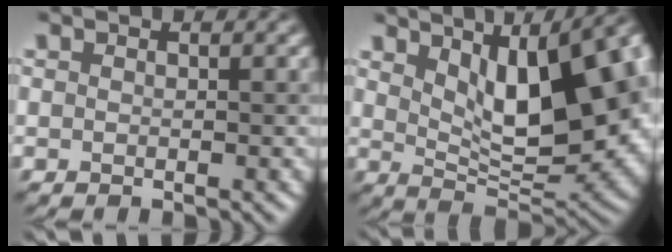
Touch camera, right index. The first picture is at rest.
{"total": 12.3, "force": [3.9, 4.7, 10.6], "torque": [-0.130, 0.009, 0.069]}